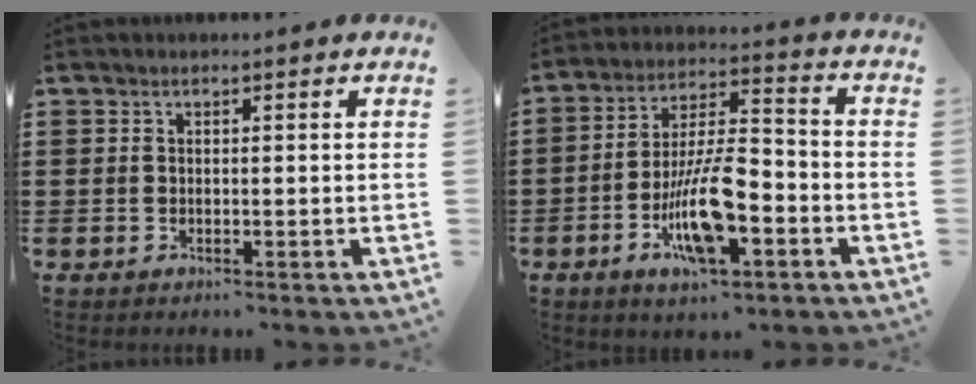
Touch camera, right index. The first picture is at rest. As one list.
[{"total": 12.3, "force": [-4.9, 4.2, 10.4], "torque": [-0.210, 0.003, -0.087]}]